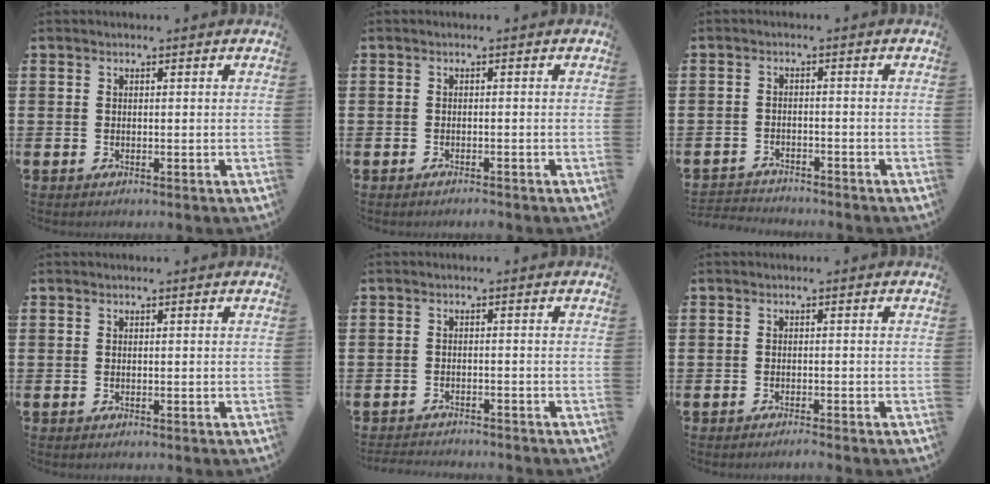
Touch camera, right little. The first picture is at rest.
{"total": 0.8, "force": [-0.7, 0.1, 0.4], "torque": [-0.009, -0.003, -0.013]}
{"total": 2.2, "force": [-2.2, 0.2, -0.3], "torque": [-0.002, 0.001, -0.049]}
{"total": 0.0}
{"total": 1.7, "force": [-1.7, 0.0, -0.1], "torque": [-0.003, 0.002, -0.037]}
{"total": 0.8, "force": [-0.7, -0.1, 0.3], "torque": [-0.006, -0.004, -0.015]}